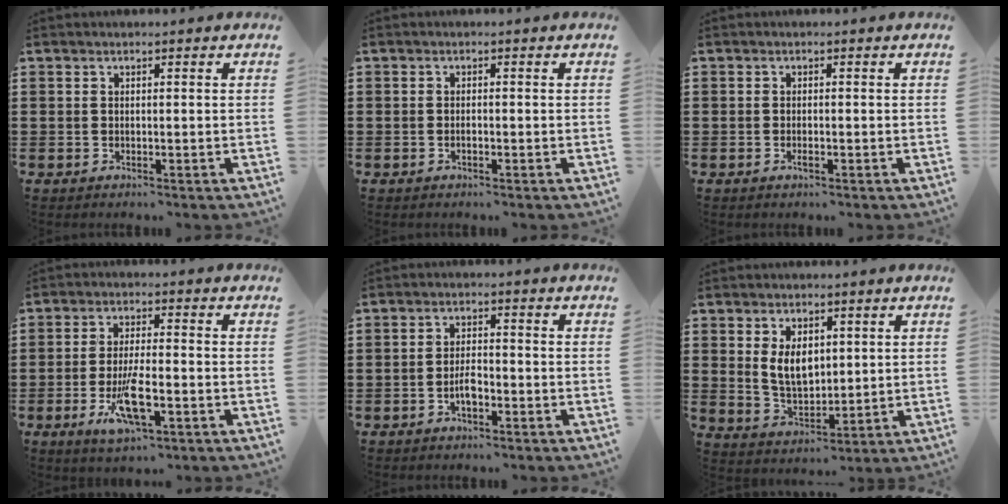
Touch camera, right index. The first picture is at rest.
{"total": 0.8, "force": [-0.4, 0.2, 0.7], "torque": [-0.014, -0.005, -0.005]}
{"total": 1.0, "force": [-0.4, 0.2, 0.8], "torque": [-0.017, -0.006, -0.006]}
{"total": 7.7, "force": [-2.9, 2.3, 6.8], "torque": [-0.134, -0.009, -0.050]}
{"total": 3.4, "force": [-1.5, 1.3, 2.8], "torque": [-0.066, 0.001, -0.031]}
{"total": 6.0, "force": [1.7, 3.7, 4.4], "torque": [-0.089, 0.006, 0.030]}